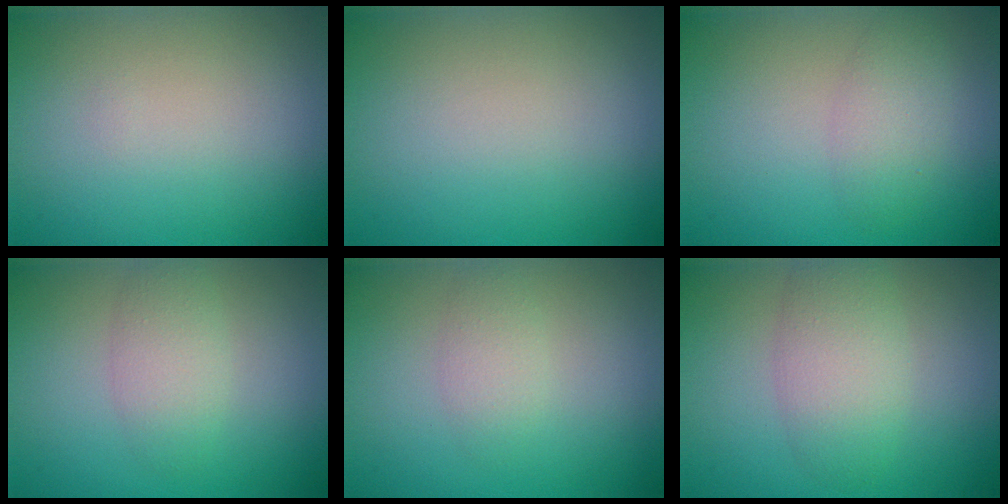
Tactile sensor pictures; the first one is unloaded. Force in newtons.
{"total": 0.0}
{"total": 2.2, "press": 2.2, "slide": 0.1}
{"total": 2.5, "press": 2.5, "slide": 0.0}
{"total": 1.6, "press": 1.6, "slide": 0.2}
{"total": 3.9, "press": 3.9, "slide": 0.1}